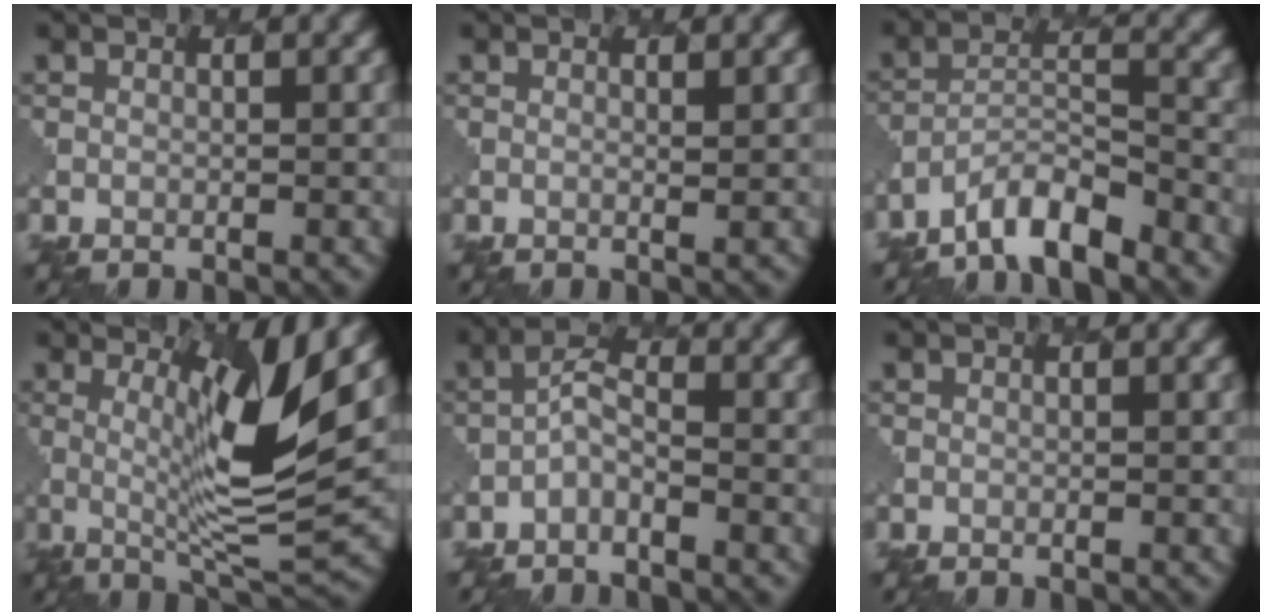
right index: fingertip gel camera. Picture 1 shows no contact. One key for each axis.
{"total": 0.8, "fx": 0.5, "fy": 0.1, "fz": 0.6, "tx": -0.009, "ty": -0.004, "tz": 0.005}
{"total": 5.1, "fx": -4.4, "fy": 1.2, "fz": 2.4, "tx": -0.039, "ty": 0.000, "tz": -0.078}
{"total": 8.2, "fx": 2.1, "fy": 1.6, "fz": 7.8, "tx": -0.124, "ty": -0.012, "tz": 0.046}
{"total": 1.6, "fx": -1.1, "fy": 0.6, "fz": 1.0, "tx": -0.023, "ty": 0.008, "tz": -0.025}
{"total": 0.0}